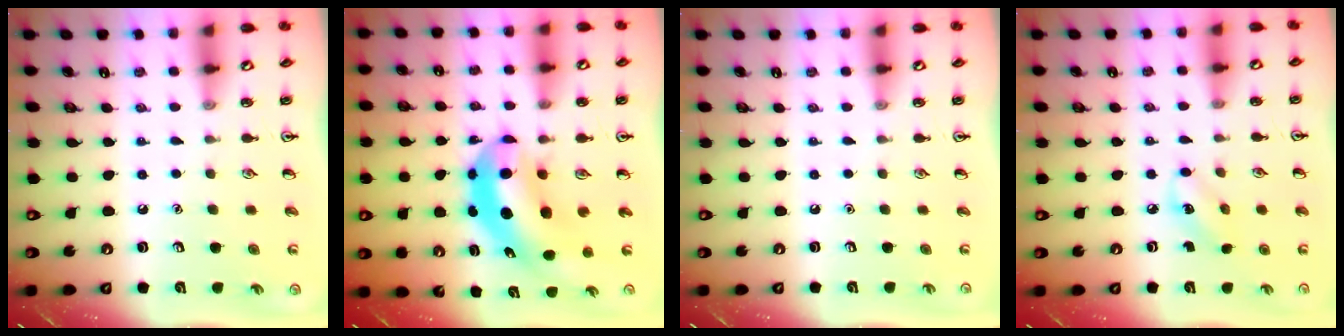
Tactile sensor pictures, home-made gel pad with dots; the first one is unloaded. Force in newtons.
{"total": 8.3, "press": 8.0, "slide": 2.3}
{"total": 0.0}
{"total": 3.9, "press": 3.8, "slide": 1.0}